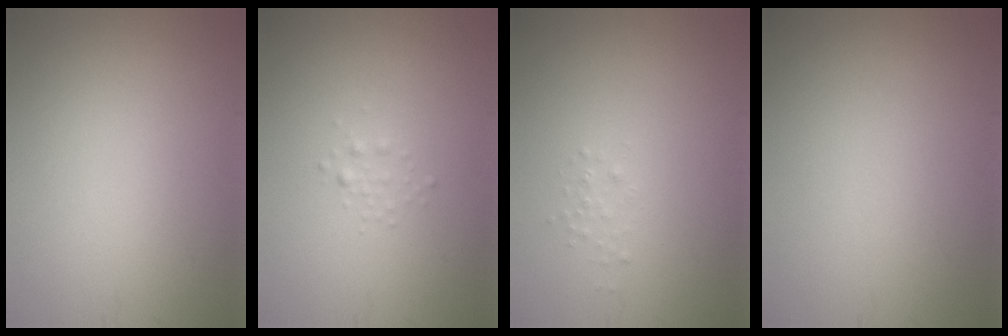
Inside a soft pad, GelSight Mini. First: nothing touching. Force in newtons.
{"total": 0.8, "press": 0.8, "slide": 0.0}
{"total": 0.6, "press": 0.6, "slide": 0.0}
{"total": 0.0}